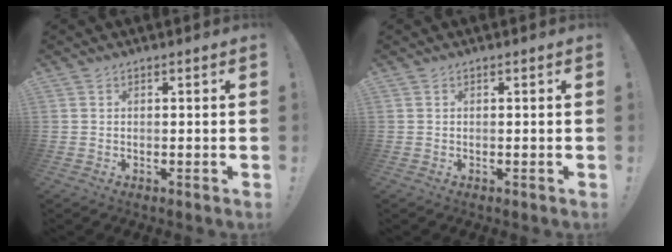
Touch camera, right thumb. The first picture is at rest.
{"total": 0.0}